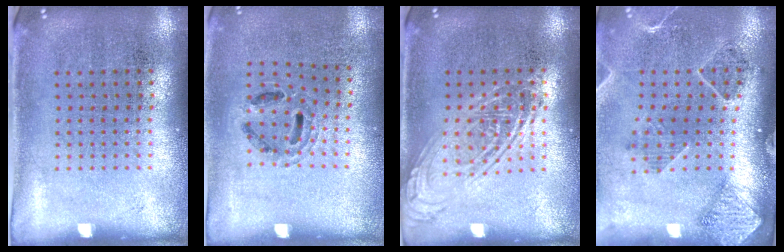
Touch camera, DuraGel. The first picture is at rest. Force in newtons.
{"total": 0.8, "press": 0.8, "slide": 0.2}
{"total": 1.8, "press": 1.8, "slide": 0.1}
{"total": 1.6, "press": 1.6, "slide": 0.0}